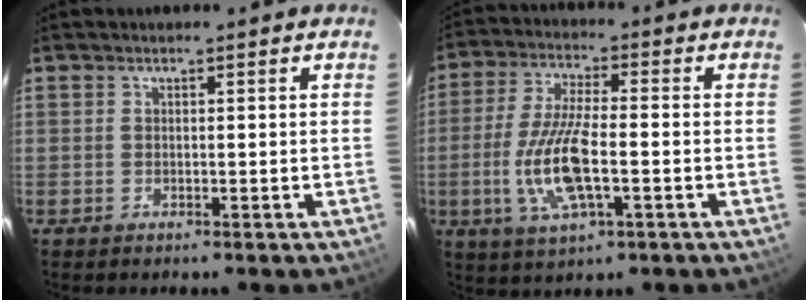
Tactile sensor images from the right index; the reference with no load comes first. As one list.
[{"total": 12.5, "force": [-2.9, 3.7, 11.6], "torque": [-0.242, -0.007, -0.056]}]